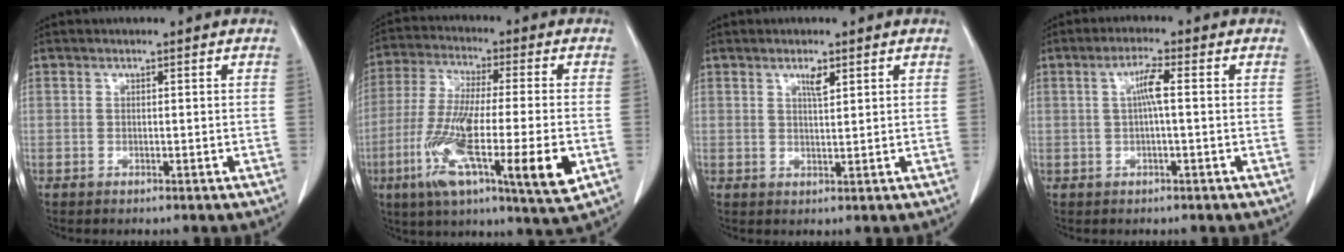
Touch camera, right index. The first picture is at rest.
{"total": 18.7, "force": [-5.9, 2.1, 17.6], "torque": [-0.310, -0.036, -0.103]}
{"total": 2.1, "force": [1.2, 0.3, 1.7], "torque": [-0.032, -0.002, 0.022]}
{"total": 3.5, "force": [0.4, 0.3, 3.5], "torque": [-0.066, 0.006, 0.007]}